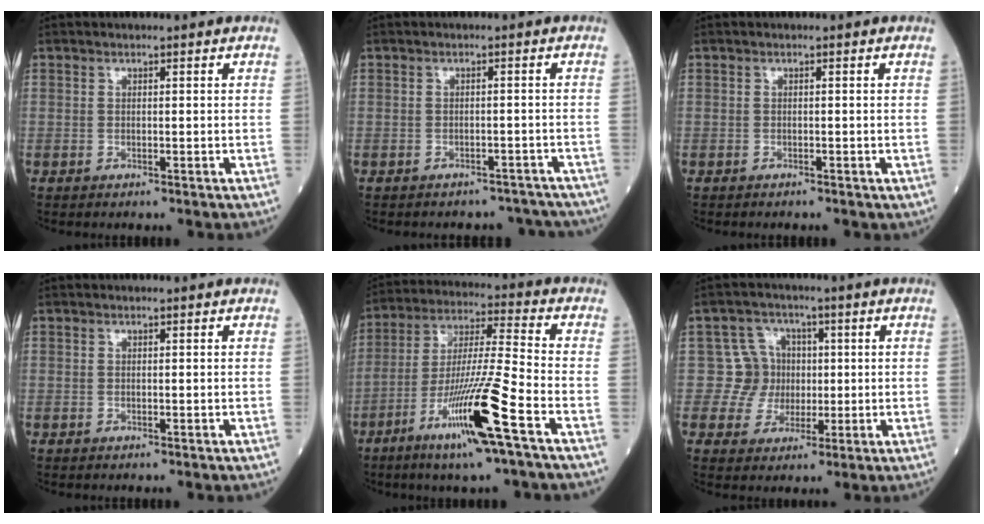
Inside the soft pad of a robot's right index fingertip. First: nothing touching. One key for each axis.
{"total": 8.5, "fx": -7.7, "fy": 3.6, "fz": 0.7, "tx": 0.002, "ty": 0.017, "tz": -0.076}
{"total": 0.7, "fx": -0.6, "fy": 0.3, "fz": 0.1, "tx": -0.008, "ty": 0.000, "tz": -0.009}
{"total": 0.0}
{"total": 15.1, "fx": -7.3, "fy": -0.8, "fz": 13.2, "tx": -0.261, "ty": -0.021, "tz": -0.134}
{"total": 5.8, "fx": 0.3, "fy": 5.8, "fz": 0.1, "tx": 0.012, "ty": 0.016, "tz": 0.006}